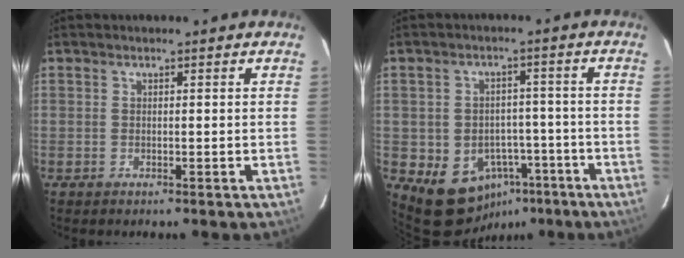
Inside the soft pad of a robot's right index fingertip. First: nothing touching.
{"total": 11.4, "force": [-5.1, 8.8, 5.1], "torque": [-0.075, 0.021, -0.059]}